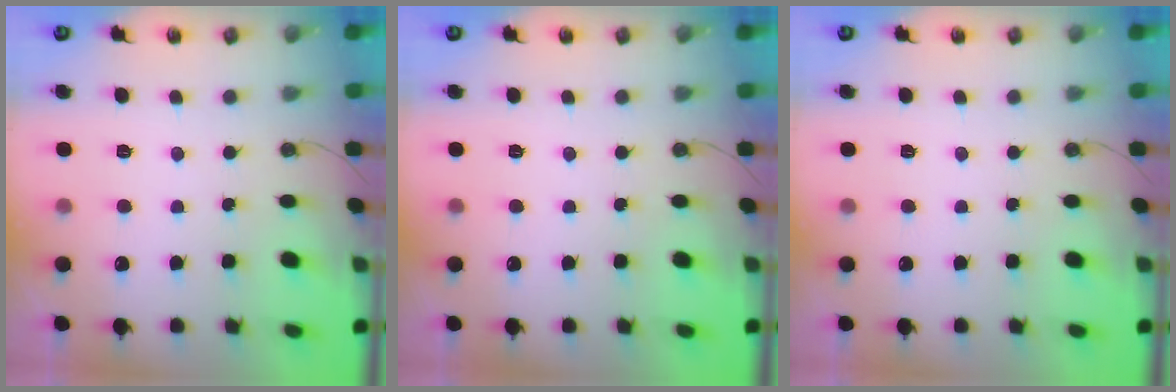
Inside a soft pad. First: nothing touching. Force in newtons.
{"total": 0.0}
{"total": 0.0}